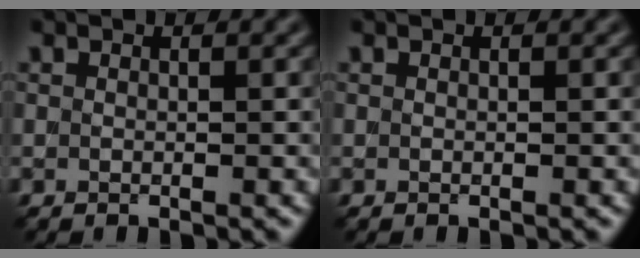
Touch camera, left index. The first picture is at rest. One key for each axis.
{"total": 0.0}